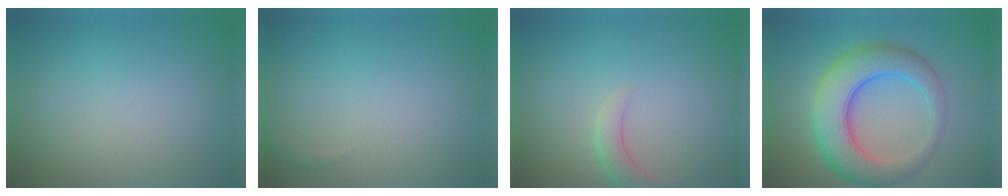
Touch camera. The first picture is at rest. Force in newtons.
{"total": 0.9, "press": 0.9, "slide": 0.1}
{"total": 2.1, "press": 2.1, "slide": 0.3}
{"total": 8.6, "press": 8.6, "slide": 0.0}